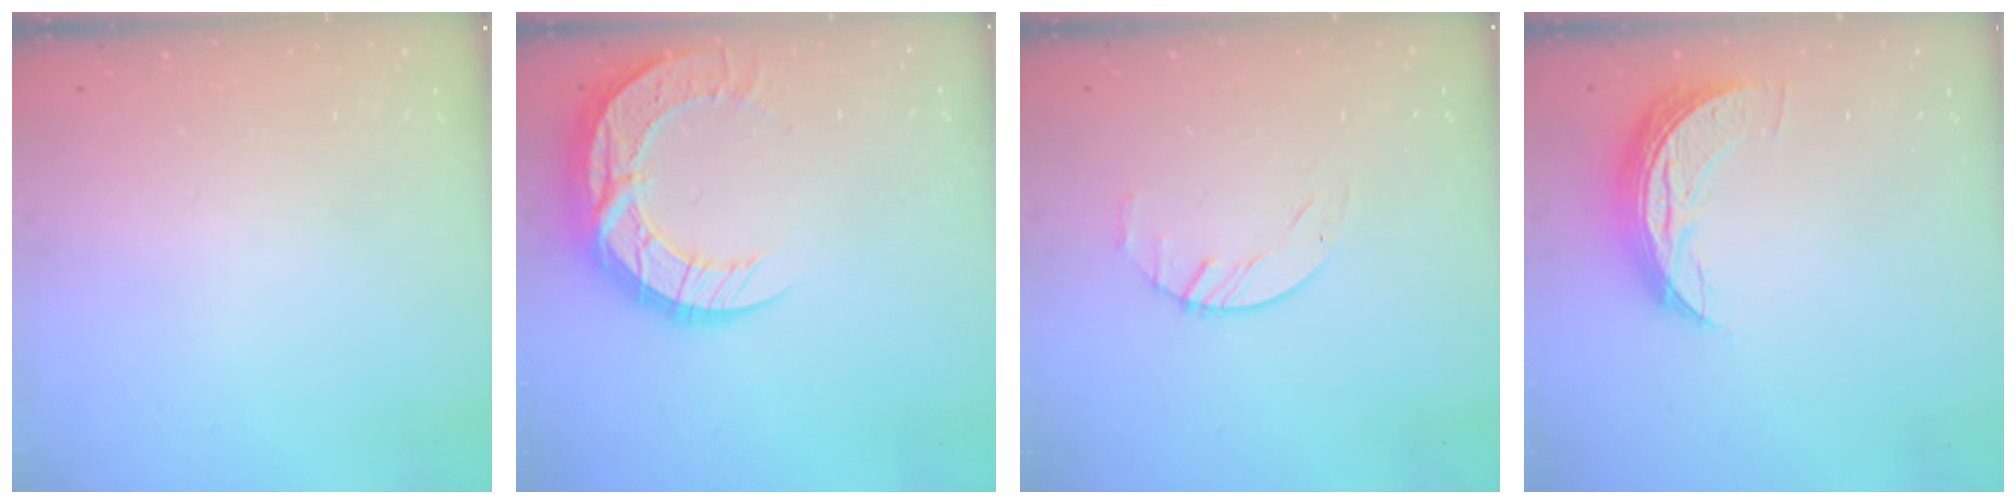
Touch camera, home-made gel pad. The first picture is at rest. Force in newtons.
{"total": 15.6, "press": 15.6, "slide": 1.1}
{"total": 2.1, "press": 2.1, "slide": 0.3}
{"total": 7.6, "press": 7.6, "slide": 0.7}